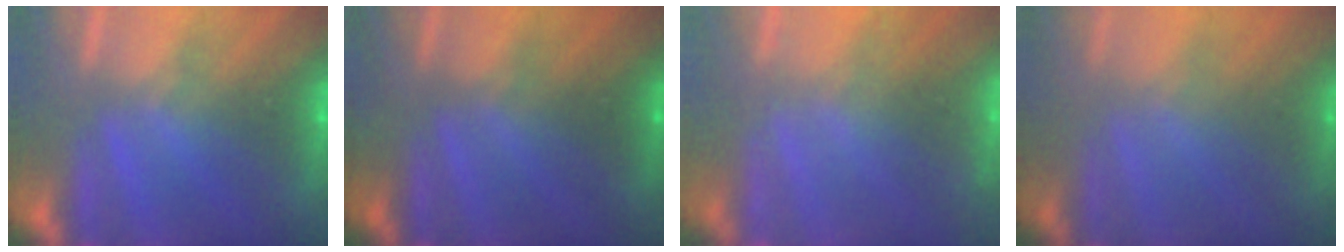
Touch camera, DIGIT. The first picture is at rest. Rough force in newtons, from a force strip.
{"total": 2.4}
{"total": 2.1}
{"total": 1.5}